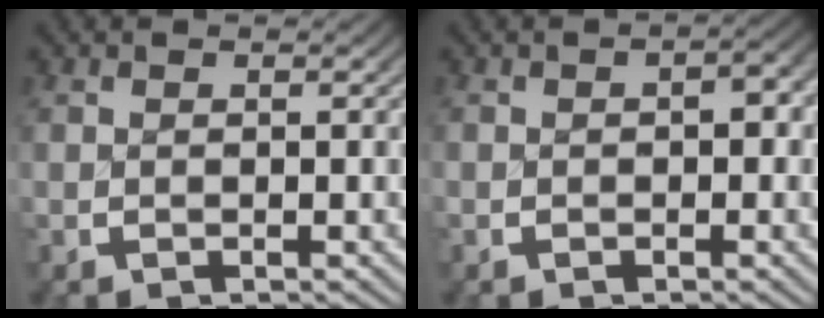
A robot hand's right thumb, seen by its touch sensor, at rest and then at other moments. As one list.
[{"total": 1.9, "force": [-0.4, 1.3, 1.3], "torque": [-0.017, -0.006, -0.007]}]